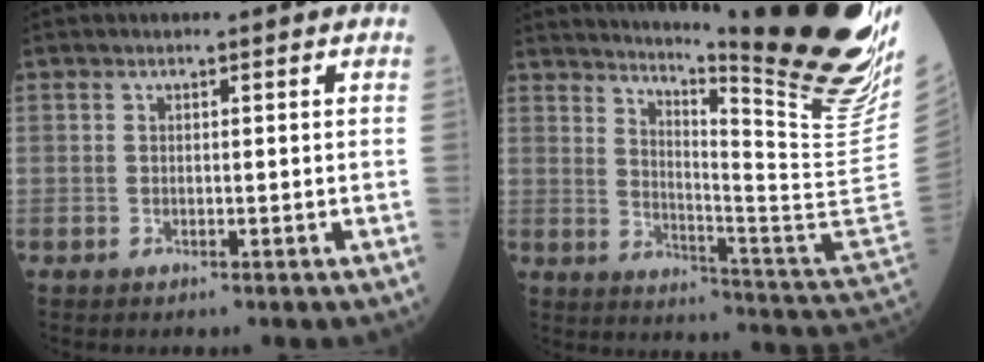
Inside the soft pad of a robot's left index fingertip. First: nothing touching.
{"total": 28.7, "force": [21.5, -1.0, 18.9], "torque": [-0.237, -0.116, 0.289]}